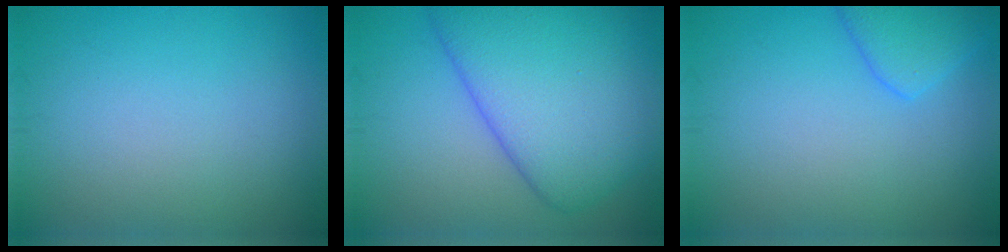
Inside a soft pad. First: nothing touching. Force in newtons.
{"total": 10.2, "press": 10.2, "slide": 0.4}
{"total": 2.9, "press": 2.9, "slide": 0.2}